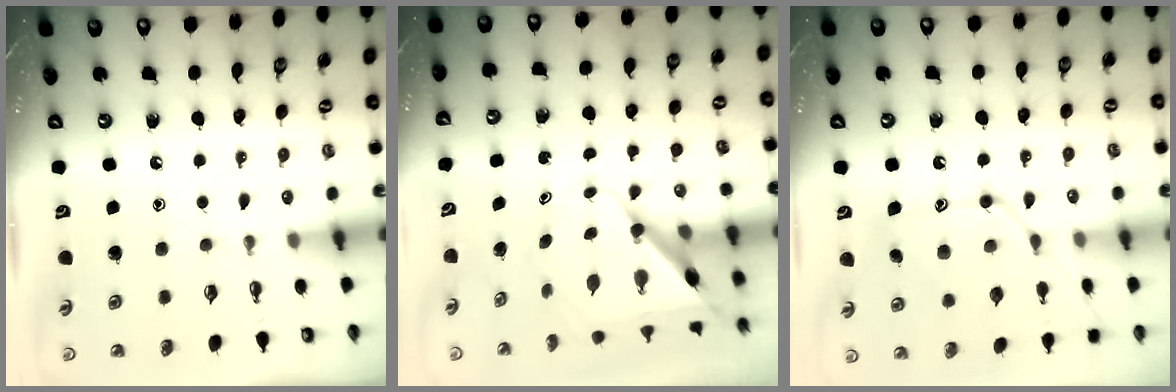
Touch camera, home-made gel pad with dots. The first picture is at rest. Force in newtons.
{"total": 9.1, "press": 9.1, "slide": 0.5}
{"total": 15.0, "press": 15.0, "slide": 0.9}